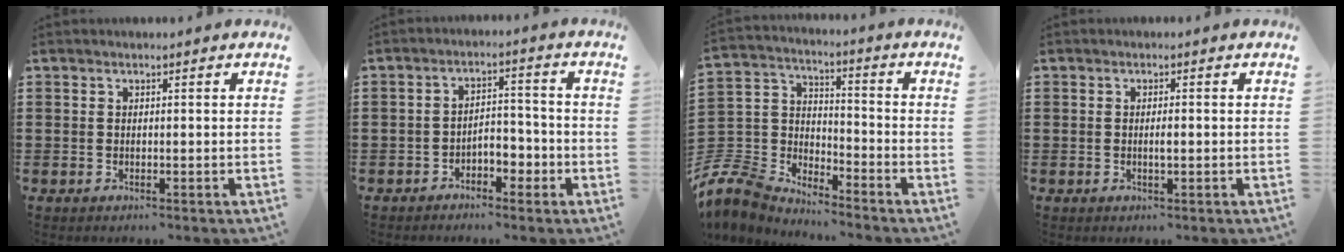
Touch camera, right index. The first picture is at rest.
{"total": 3.8, "force": [-2.4, 2.0, 2.1], "torque": [-0.041, 0.009, -0.048]}
{"total": 7.0, "force": [-6.2, 3.1, 1.0], "torque": [-0.073, -0.009, -0.134]}
{"total": 1.5, "force": [-0.2, 0.3, 1.4], "torque": [-0.027, -0.001, -0.003]}